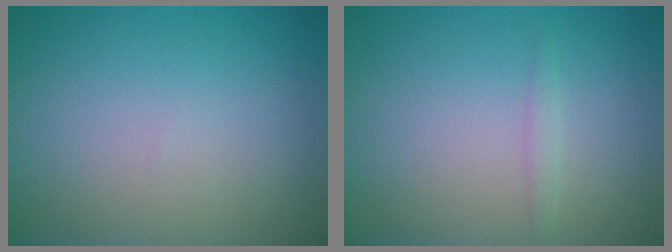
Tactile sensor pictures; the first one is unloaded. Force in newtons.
{"total": 0.8, "press": 0.8, "slide": 0.1}